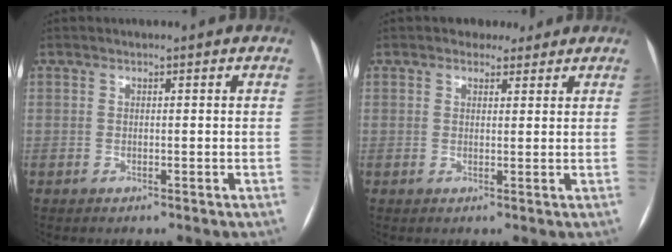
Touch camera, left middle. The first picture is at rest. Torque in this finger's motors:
{"motor_torque": [-0.05, 0.07, 0.02, 0.00]}